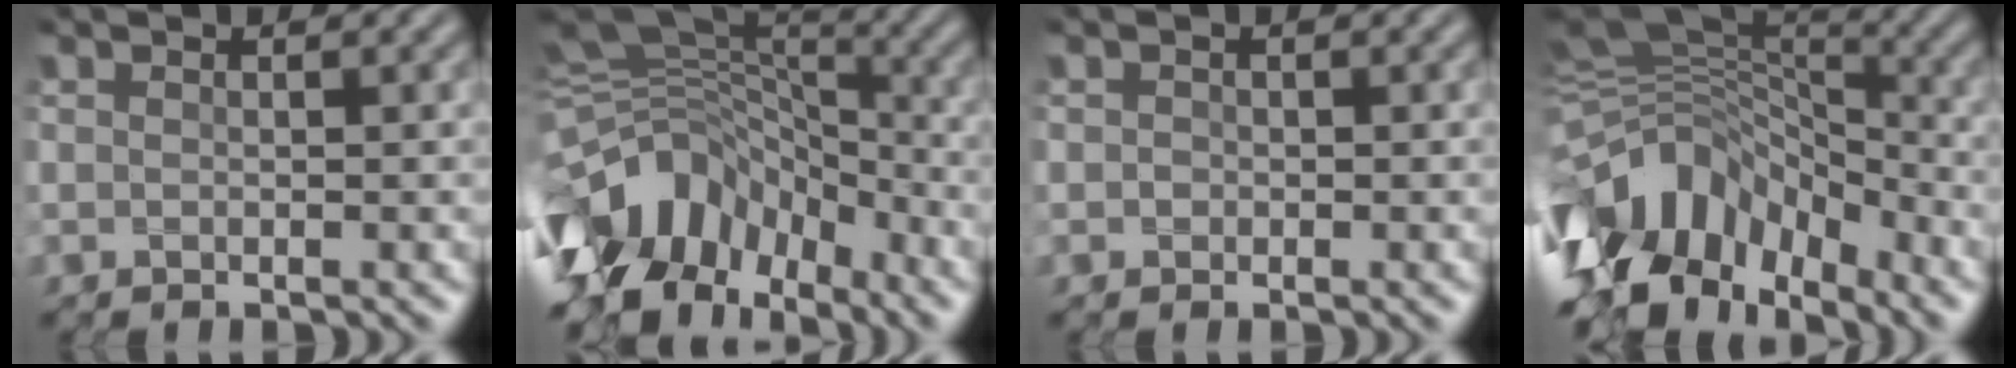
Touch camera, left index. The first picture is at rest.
{"total": 11.6, "force": [-6.4, 6.9, 6.8], "torque": [-0.151, 0.022, -0.124]}
{"total": 0.9, "force": [0.3, 0.8, 0.4], "torque": [0.009, 0.007, -0.009]}
{"total": 12.2, "force": [-5.6, 7.6, 7.8], "torque": [-0.178, 0.018, -0.110]}